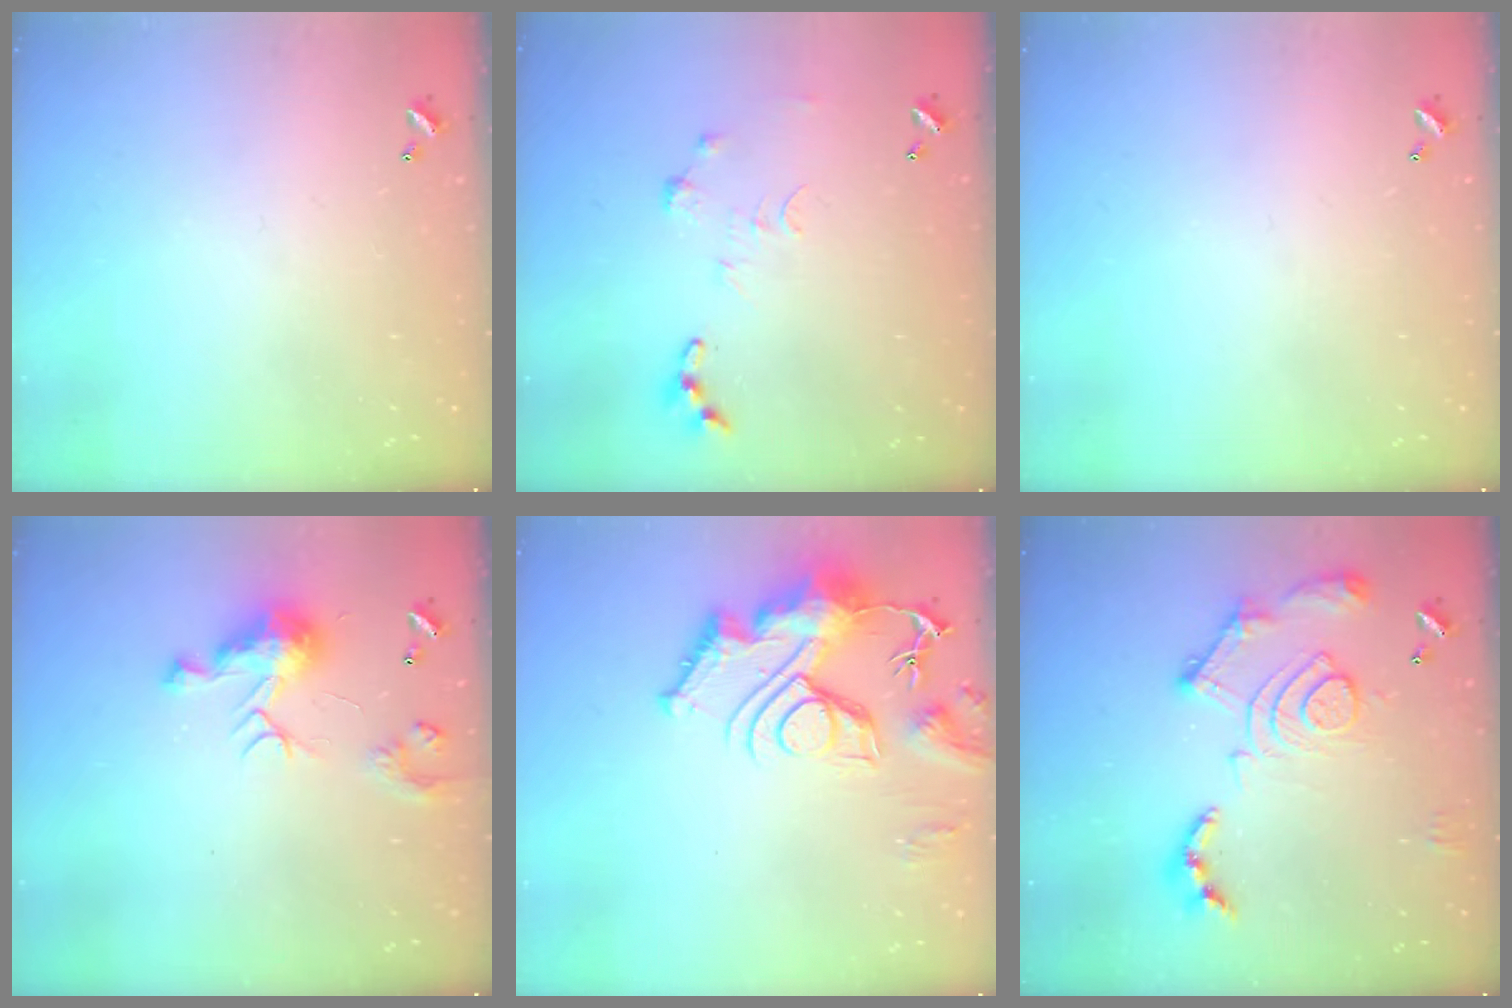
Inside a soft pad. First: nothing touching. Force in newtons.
{"total": 0.7, "press": 0.7, "slide": 0.1}
{"total": 0.0}
{"total": 9.4, "press": 9.4, "slide": 0.8}
{"total": 16.0, "press": 15.9, "slide": 1.6}
{"total": 18.1, "press": 18.0, "slide": 1.9}